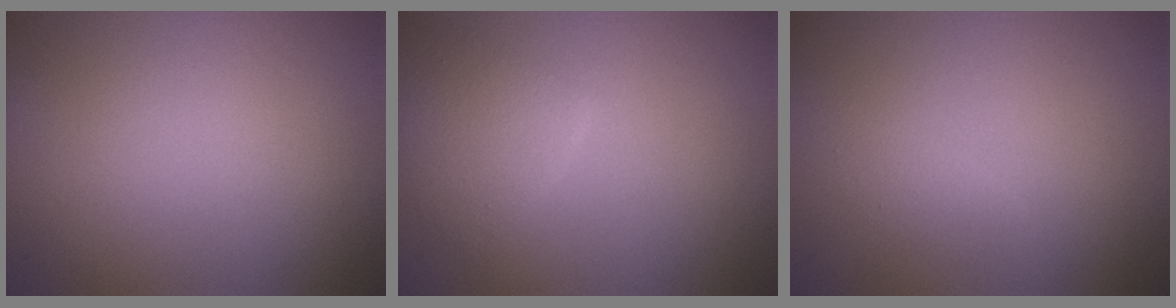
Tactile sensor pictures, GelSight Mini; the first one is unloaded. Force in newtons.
{"total": 2.6, "press": 2.6, "slide": 0.1}
{"total": 1.1, "press": 1.1, "slide": 0.1}